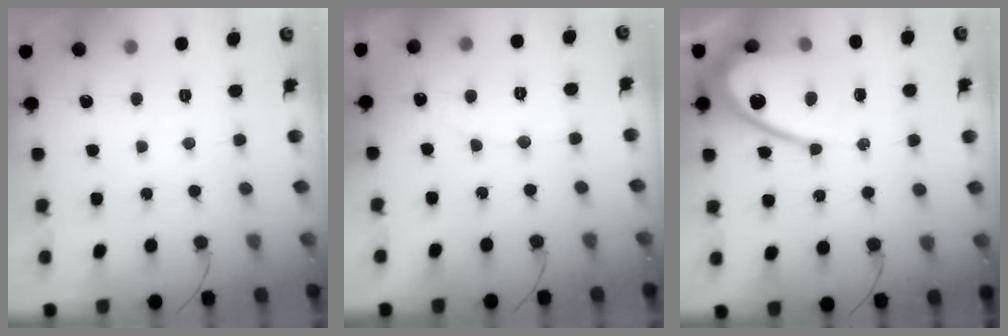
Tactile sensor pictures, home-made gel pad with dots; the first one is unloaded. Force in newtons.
{"total": 3.9, "press": 3.9, "slide": 0.3}
{"total": 12.5, "press": 12.4, "slide": 1.1}